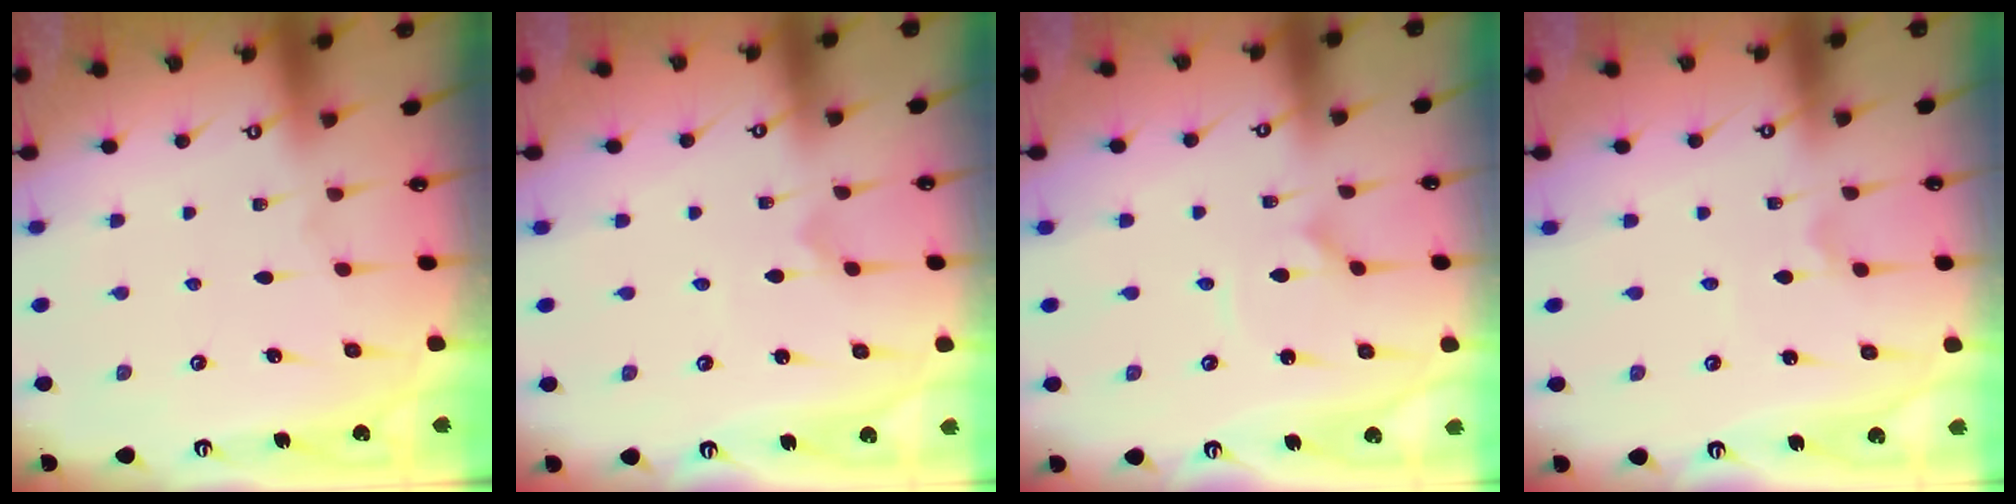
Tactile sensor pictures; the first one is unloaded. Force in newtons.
{"total": 0.0}
{"total": 1.2, "press": 1.2, "slide": 0.1}
{"total": 0.0}